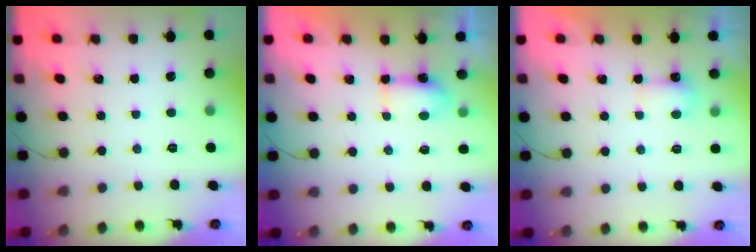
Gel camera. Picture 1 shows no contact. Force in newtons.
{"total": 4.2, "press": 4.1, "slide": 0.8}
{"total": 4.5, "press": 4.4, "slide": 0.7}